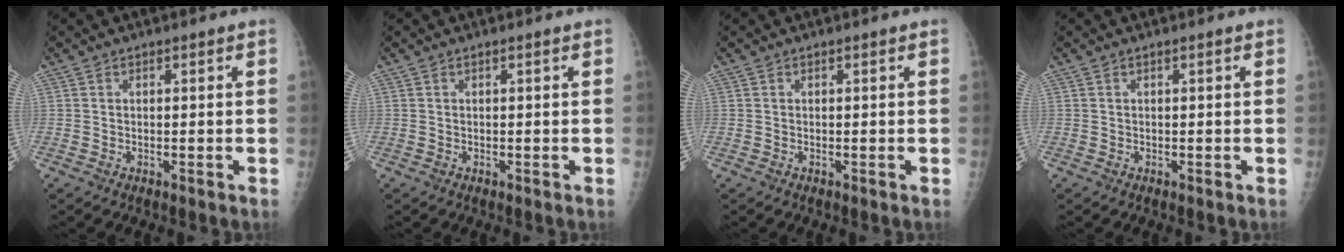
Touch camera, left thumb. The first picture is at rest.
{"total": 0.0}
{"total": 0.0}
{"total": 0.0}